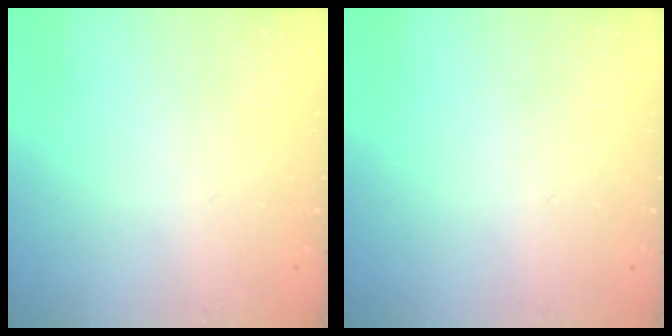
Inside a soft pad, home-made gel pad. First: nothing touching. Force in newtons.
{"total": 0.0}